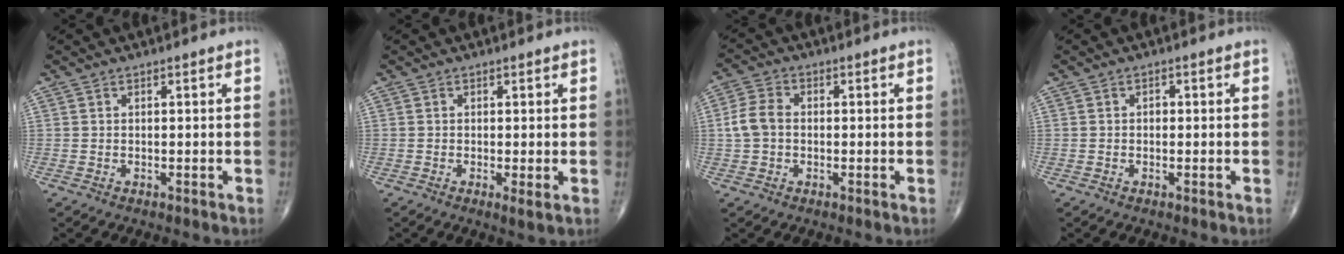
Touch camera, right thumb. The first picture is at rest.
{"total": 1.7, "force": [-0.2, 0.2, 1.7], "torque": [-0.036, -0.009, -0.008]}
{"total": 5.4, "force": [-0.2, 4.0, 3.6], "torque": [-0.077, 0.016, -0.009]}
{"total": 0.8, "force": [-0.1, 0.6, 0.5], "torque": [-0.002, 0.002, -0.006]}